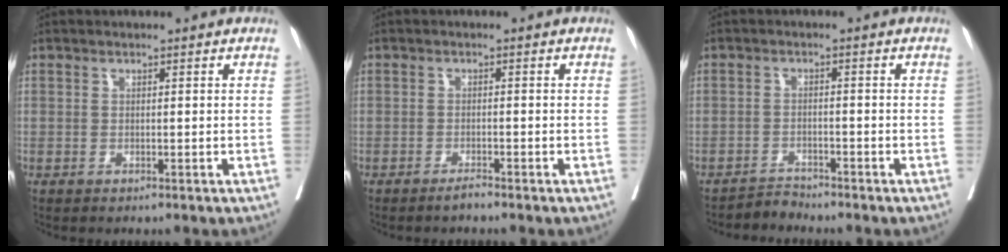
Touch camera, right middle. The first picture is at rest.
{"total": 1.2, "force": [-1.1, -0.1, 0.5], "torque": [-0.011, -0.001, -0.020]}
{"total": 2.1, "force": [-2.0, -0.2, -0.7], "torque": [0.017, -0.013, -0.035]}